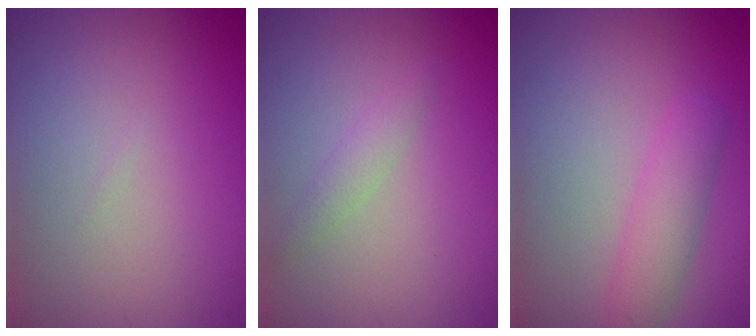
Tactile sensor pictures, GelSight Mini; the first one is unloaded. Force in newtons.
{"total": 1.3, "press": 1.3, "slide": 0.1}
{"total": 3.0, "press": 3.0, "slide": 0.1}